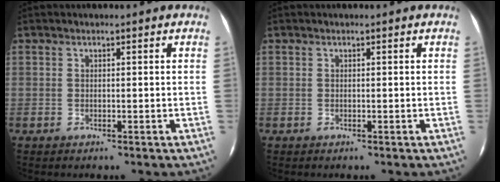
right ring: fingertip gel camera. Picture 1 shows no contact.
{"total": 0.0}